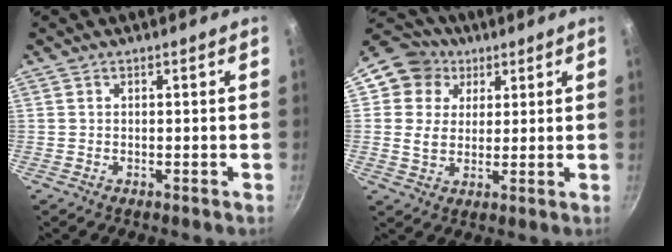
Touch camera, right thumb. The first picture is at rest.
{"total": 9.6, "force": [4.0, 8.2, 2.9], "torque": [-0.023, 0.003, 0.052]}